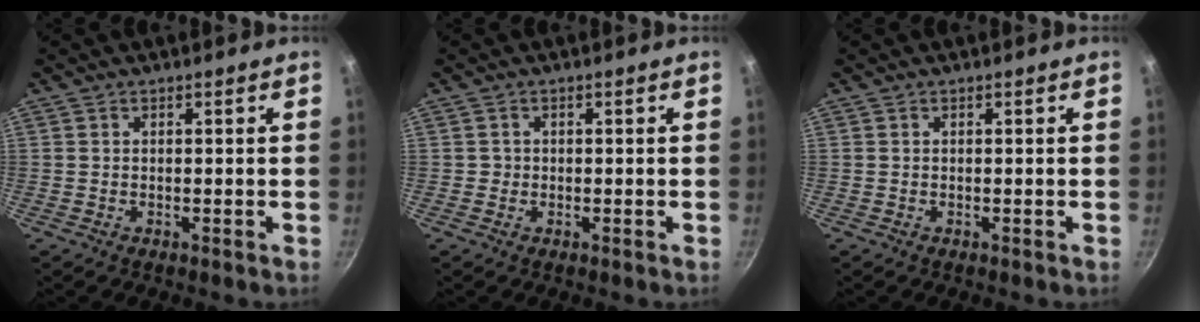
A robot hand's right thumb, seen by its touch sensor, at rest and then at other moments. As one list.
[{"total": 0.9, "force": [-0.1, 0.9, 0.0], "torque": [0.003, 0.000, -0.004]}, {"total": 0.0}]